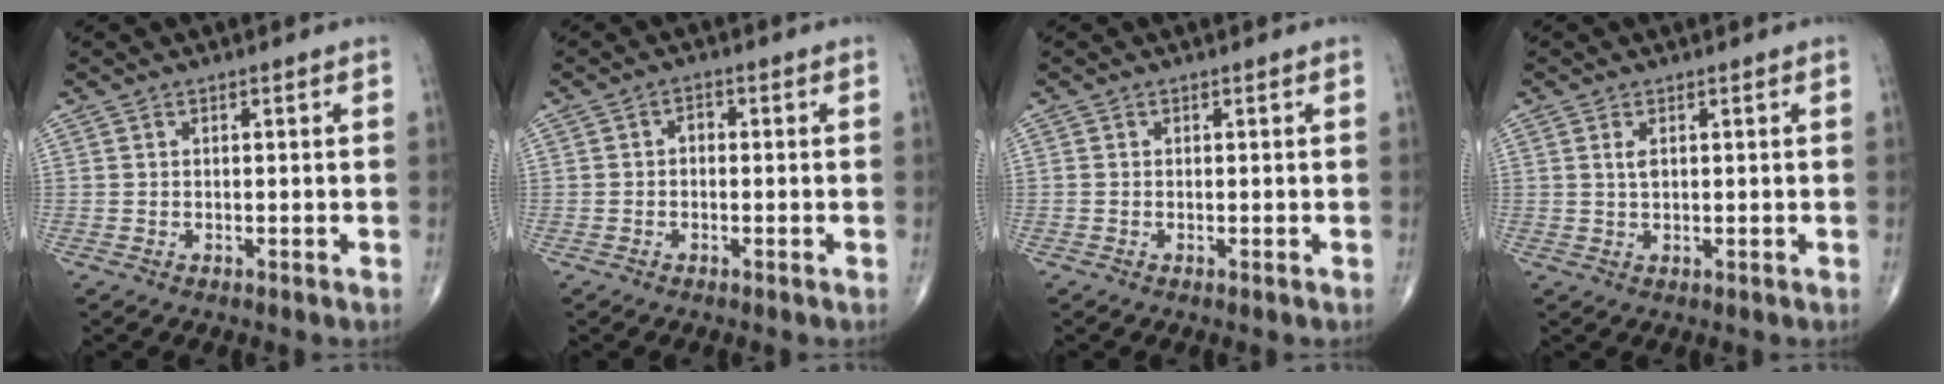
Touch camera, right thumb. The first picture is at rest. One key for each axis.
{"total": 1.6, "fx": -0.3, "fy": 1.2, "fz": 1.1, "tx": -0.010, "ty": 0.010, "tz": -0.010}
{"total": 0.0}
{"total": 1.8, "fx": 0.6, "fy": 0.9, "fz": 1.5, "tx": -0.029, "ty": 0.000, "tz": 0.014}